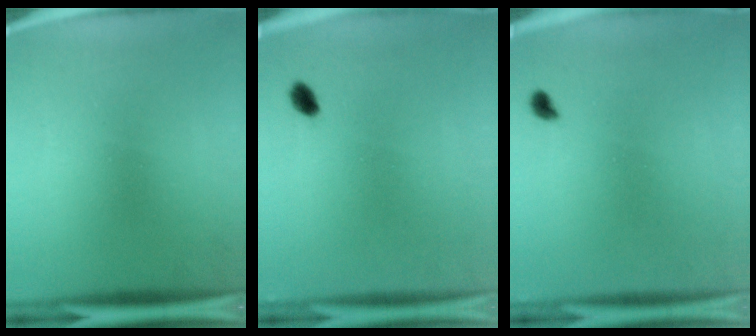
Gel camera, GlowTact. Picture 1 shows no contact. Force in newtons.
{"total": 1.9}
{"total": 1.4}